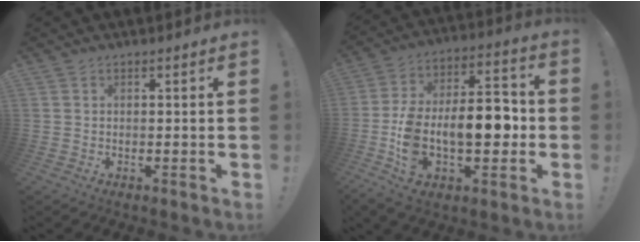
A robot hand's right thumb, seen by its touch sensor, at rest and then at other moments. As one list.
[{"total": 19.8, "force": [-4.1, 10.6, 16.3], "torque": [-0.271, 0.023, -0.063]}]